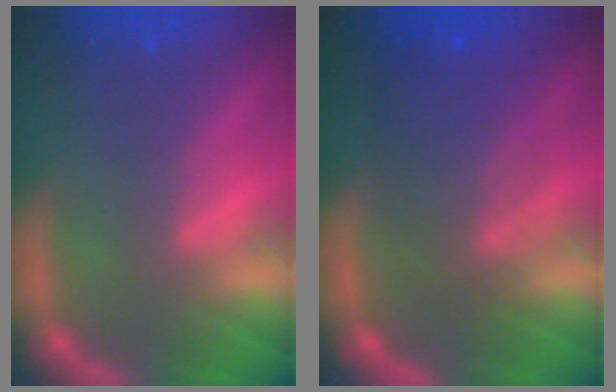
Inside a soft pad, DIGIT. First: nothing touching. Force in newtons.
{"total": 6.1}